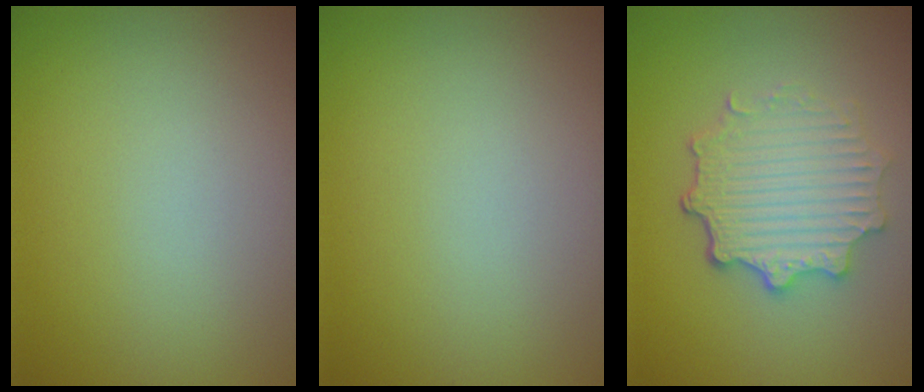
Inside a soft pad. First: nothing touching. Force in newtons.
{"total": 0.0}
{"total": 5.0, "press": 3.8, "slide": 3.2}